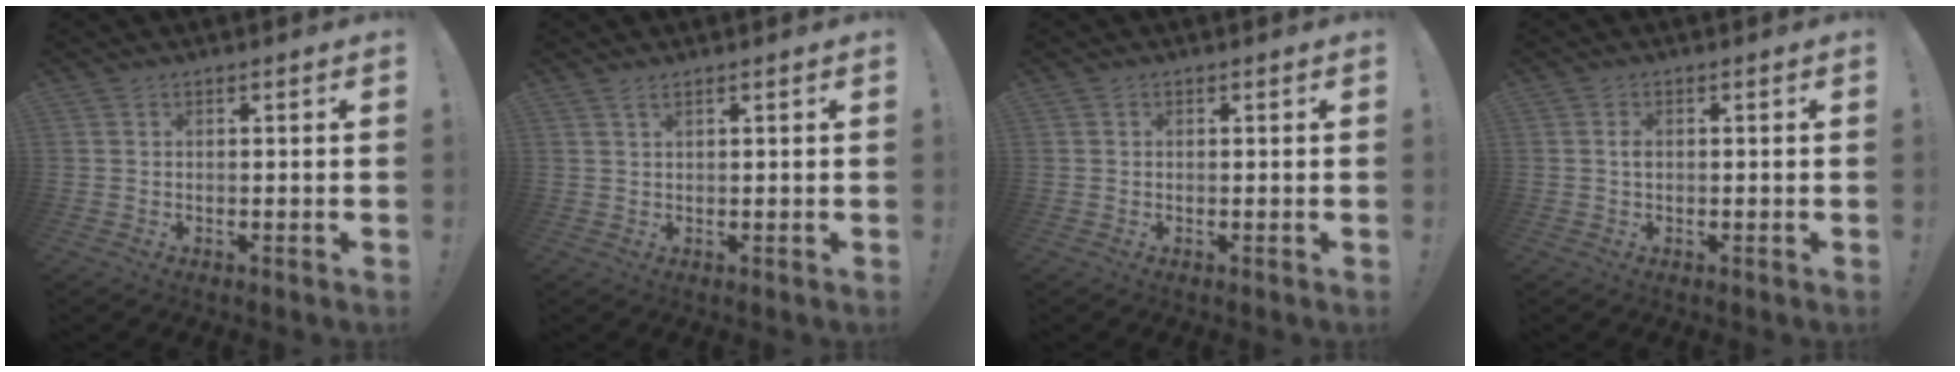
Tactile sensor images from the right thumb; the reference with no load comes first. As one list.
[{"total": 1.4, "force": [1.1, 0.2, 1.0], "torque": [-0.024, 0.000, 0.020]}, {"total": 0.0}, {"total": 1.2, "force": [-0.1, 0.8, 0.9], "torque": [-0.022, 0.006, -0.001]}]